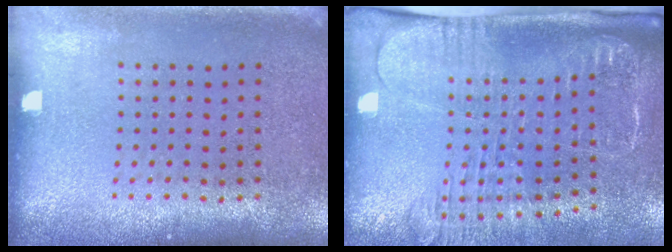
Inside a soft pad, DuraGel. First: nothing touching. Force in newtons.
{"total": 2.7, "press": 2.1, "slide": 1.7}